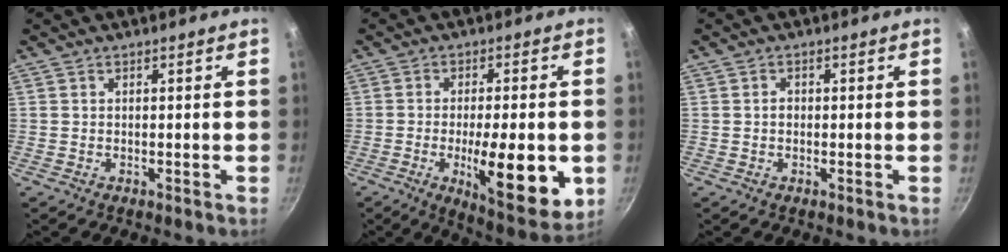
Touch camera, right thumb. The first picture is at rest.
{"total": 15.9, "force": [-3.6, 4.9, 14.7], "torque": [-0.196, -0.004, -0.049]}
{"total": 1.2, "force": [-0.1, 1.0, 0.7], "torque": [-0.011, 0.005, 0.000]}